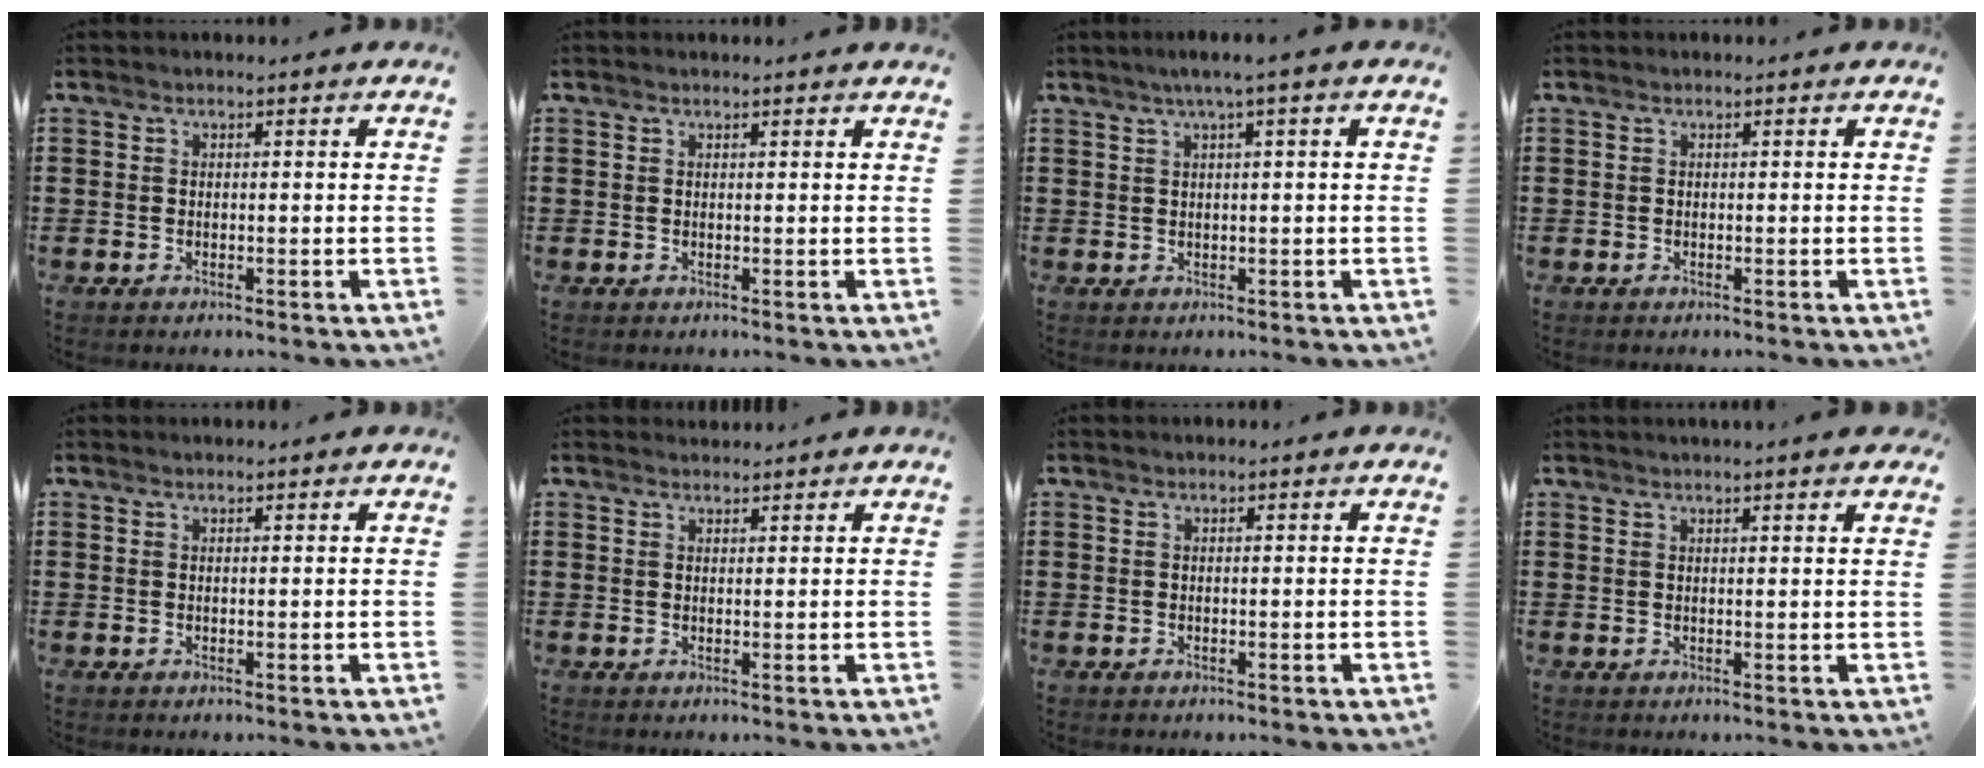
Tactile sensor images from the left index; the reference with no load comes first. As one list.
[{"total": 0.6, "force": [0.5, -0.1, 0.3], "torque": [-0.007, -0.003, 0.011]}, {"total": 2.0, "force": [0.5, -0.2, 1.9], "torque": [-0.036, -0.003, 0.008]}, {"total": 0.0}, {"total": 0.5, "force": [0.3, -0.1, 0.4], "torque": [-0.007, -0.002, 0.006]}, {"total": 1.3, "force": [1.3, 0.1, 0.1], "torque": [-0.006, 0.000, 0.026]}, {"total": 0.0}, {"total": 1.8, "force": [1.6, -0.2, 0.8], "torque": [-0.019, 0.000, 0.030]}]